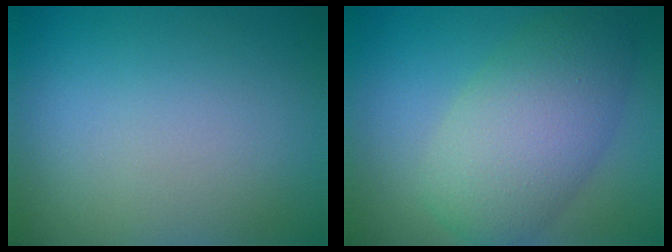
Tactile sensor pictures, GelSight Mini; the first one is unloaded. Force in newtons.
{"total": 6.9, "press": 6.9, "slide": 0.4}